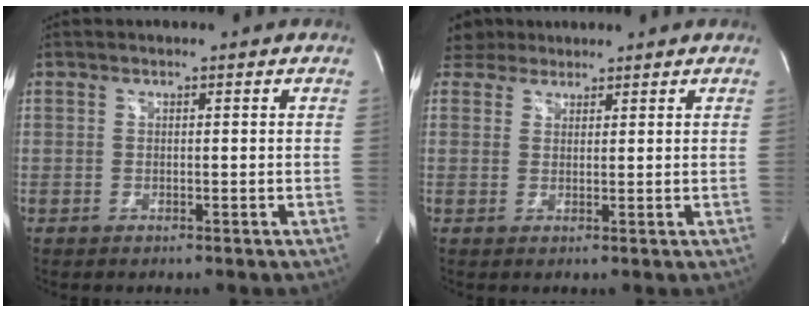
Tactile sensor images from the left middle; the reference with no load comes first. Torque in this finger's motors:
{"motor_torque": [0.00, 0.00, -0.07, -0.01]}